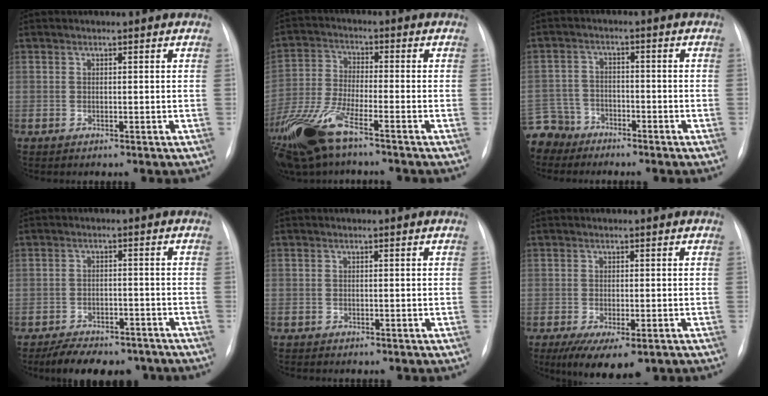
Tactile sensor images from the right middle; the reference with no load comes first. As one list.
[{"total": 13.7, "force": [-9.2, 3.1, 9.7], "torque": [-0.225, -0.026, -0.177]}, {"total": 8.0, "force": [-6.8, 4.2, 0.3], "torque": [-0.019, 0.004, -0.130]}, {"total": 11.5, "force": [-9.4, 4.7, 4.6], "torque": [-0.066, 0.008, -0.131]}, {"total": 1.3, "force": [-1.1, 0.5, 0.4], "torque": [-0.007, 0.001, -0.016]}, {"total": 8.3, "force": [-5.0, 3.1, 5.9], "torque": [-0.088, -0.016, -0.075]}]